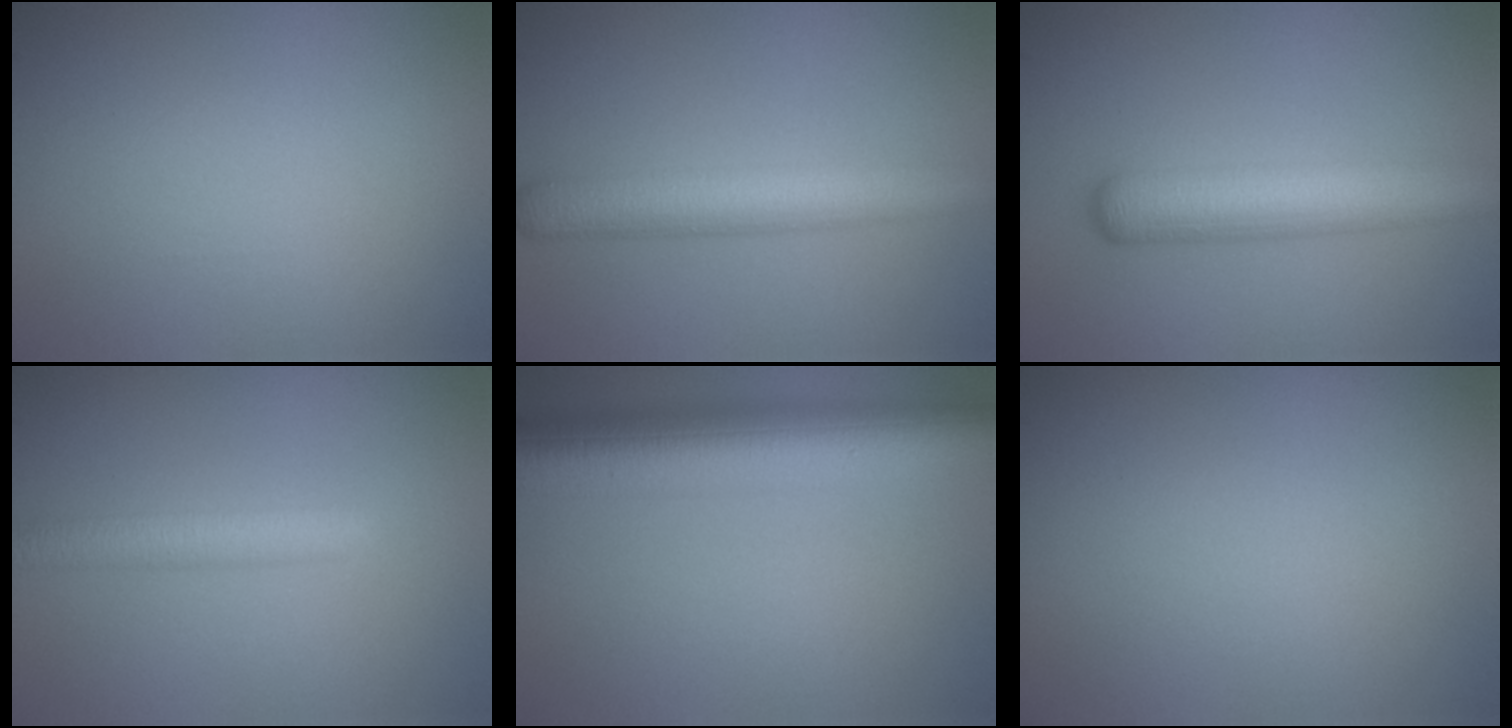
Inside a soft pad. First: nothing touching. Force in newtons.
{"total": 5.5, "press": 5.5, "slide": 0.3}
{"total": 5.9, "press": 5.9, "slide": 0.2}
{"total": 3.3, "press": 3.2, "slide": 0.1}
{"total": 9.4, "press": 9.4, "slide": 0.1}
{"total": 0.0}